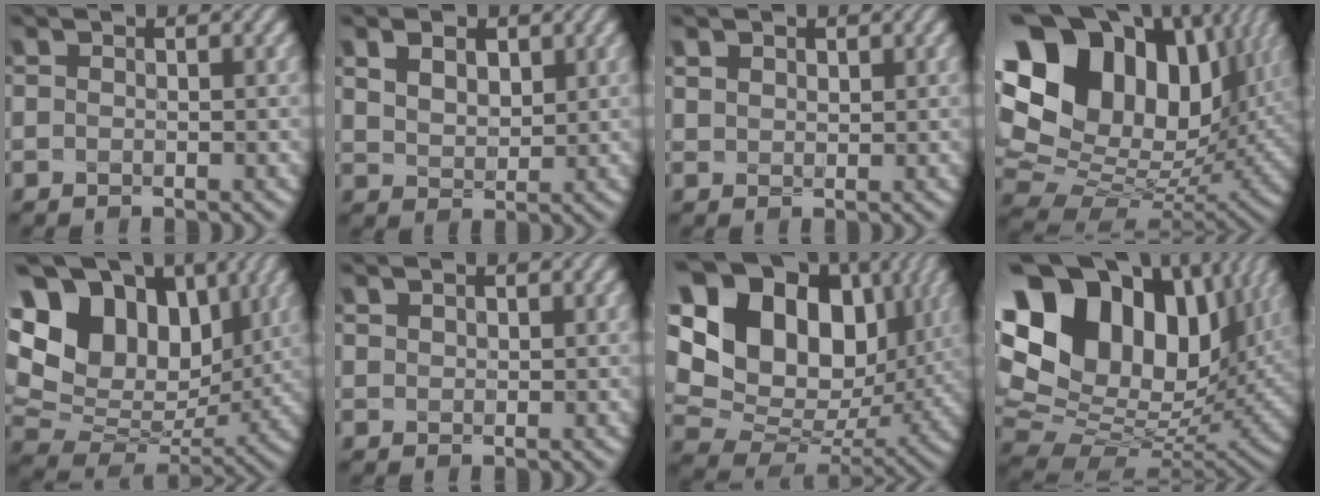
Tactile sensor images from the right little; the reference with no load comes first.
{"total": 4.0, "force": [2.0, 2.4, 2.4], "torque": [-0.052, 0.015, 0.027]}
{"total": 2.6, "force": [1.6, 1.8, 1.1], "torque": [-0.037, 0.014, 0.019]}
{"total": 19.9, "force": [8.2, 13.4, 12.3], "torque": [-0.268, 0.056, 0.155]}
{"total": 15.1, "force": [6.5, 10.2, 9.0], "torque": [-0.189, 0.039, 0.126]}
{"total": 1.7, "force": [1.0, 1.2, 0.7], "torque": [-0.027, 0.017, 0.007]}
{"total": 19.5, "force": [7.2, 14.3, 11.2], "torque": [-0.254, 0.055, 0.140]}
{"total": 18.2, "force": [8.2, 11.7, 11.2], "torque": [-0.234, 0.049, 0.154]}